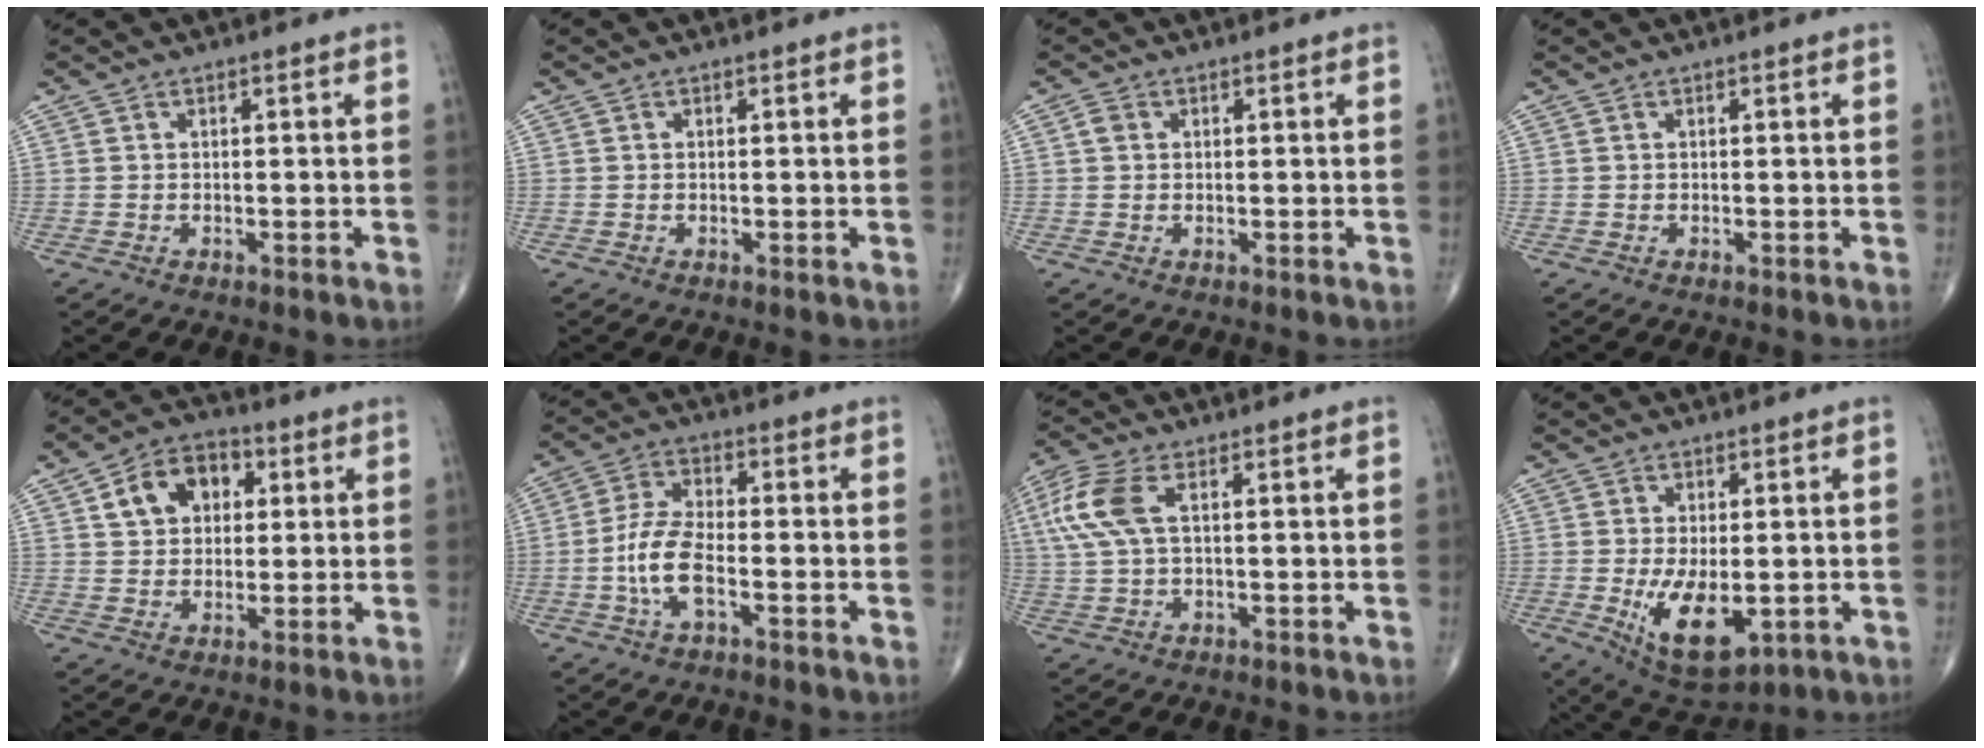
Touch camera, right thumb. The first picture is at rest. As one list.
[{"total": 0.0}, {"total": 1.6, "force": [0.4, 1.4, 0.8], "torque": [-0.013, 0.004, 0.006]}, {"total": 0.0}, {"total": 10.2, "force": [3.2, 7.3, 6.4], "torque": [-0.072, 0.003, 0.046]}, {"total": 8.3, "force": [-2.4, 3.2, 7.2], "torque": [-0.154, 0.018, -0.051]}, {"total": 9.5, "force": [2.6, 4.5, 8.0], "torque": [-0.208, 0.018, 0.052]}, {"total": 10.8, "force": [-2.2, 5.2, 9.2], "torque": [-0.146, -0.020, -0.020]}]